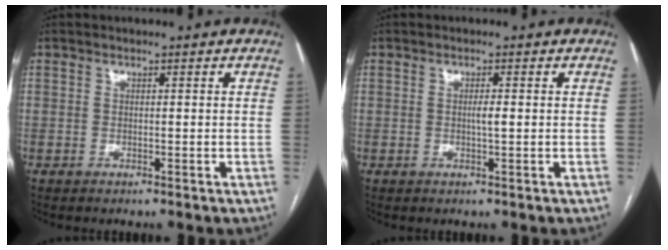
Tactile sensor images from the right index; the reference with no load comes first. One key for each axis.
{"total": 1.5, "fx": -0.1, "fy": 0.0, "fz": 1.5, "tx": -0.029, "ty": 0.000, "tz": 0.000}